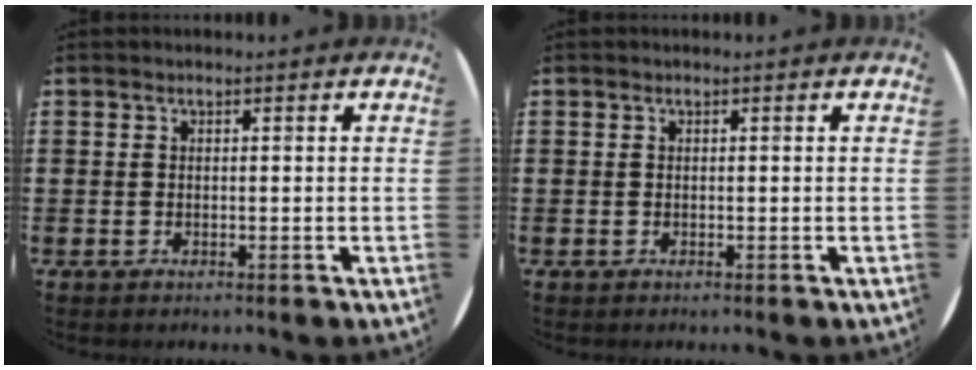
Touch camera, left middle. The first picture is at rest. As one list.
[{"total": 0.0}]